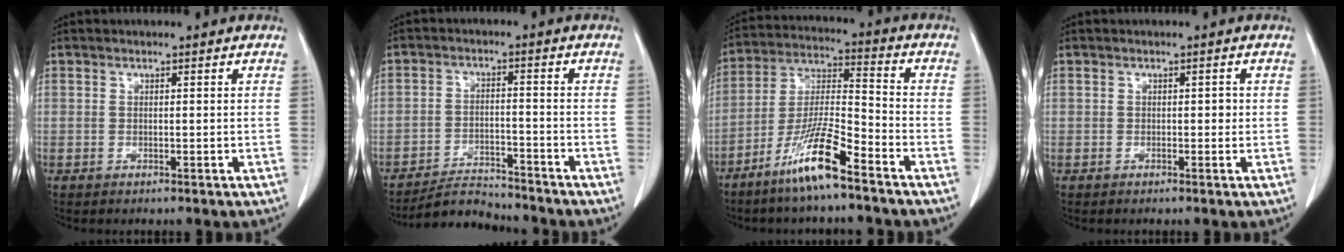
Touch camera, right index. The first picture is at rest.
{"total": 5.7, "force": [-5.7, 0.8, -0.2], "torque": [0.002, -0.002, -0.094]}
{"total": 11.4, "force": [-7.6, 0.6, 8.5], "torque": [-0.172, -0.021, -0.150]}
{"total": 1.0, "force": [0.0, 0.6, 0.8], "torque": [-0.008, 0.006, -0.001]}